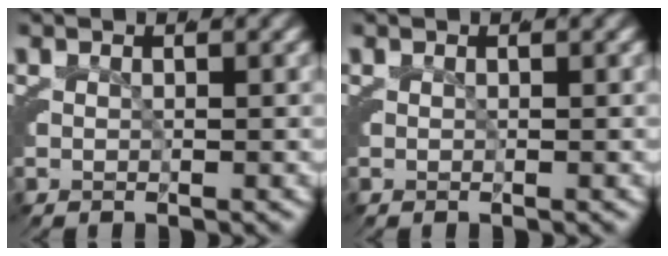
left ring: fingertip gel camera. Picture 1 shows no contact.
{"total": 0.0}